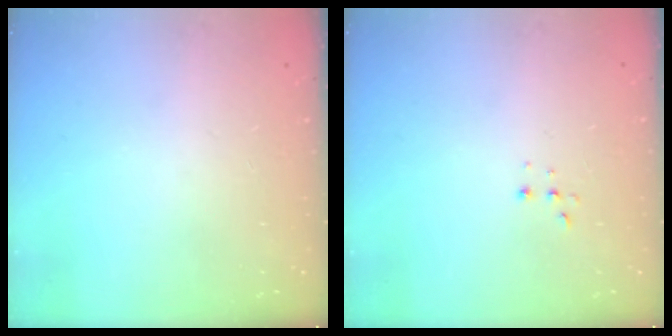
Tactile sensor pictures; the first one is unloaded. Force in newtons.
{"total": 2.2, "press": 2.2, "slide": 0.5}